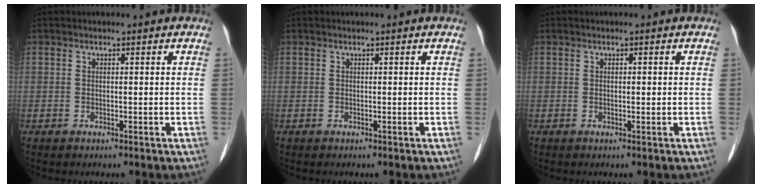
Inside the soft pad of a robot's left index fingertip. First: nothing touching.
{"total": 0.0}
{"total": 0.5, "force": [0.0, 0.1, 0.5], "torque": [-0.010, -0.001, 0.002]}